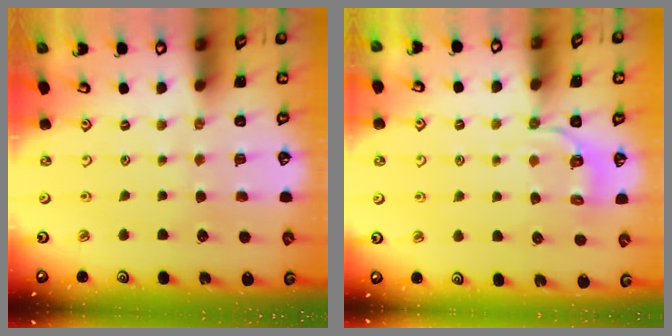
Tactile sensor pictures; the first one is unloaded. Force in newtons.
{"total": 4.2, "press": 3.9, "slide": 1.6}